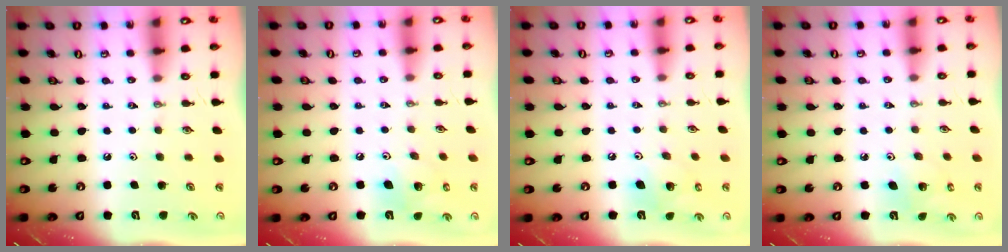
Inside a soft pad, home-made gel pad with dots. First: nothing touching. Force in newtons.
{"total": 9.5, "press": 9.1, "slide": 2.6}
{"total": 9.5, "press": 9.1, "slide": 2.6}
{"total": 4.2, "press": 4.2, "slide": 0.3}